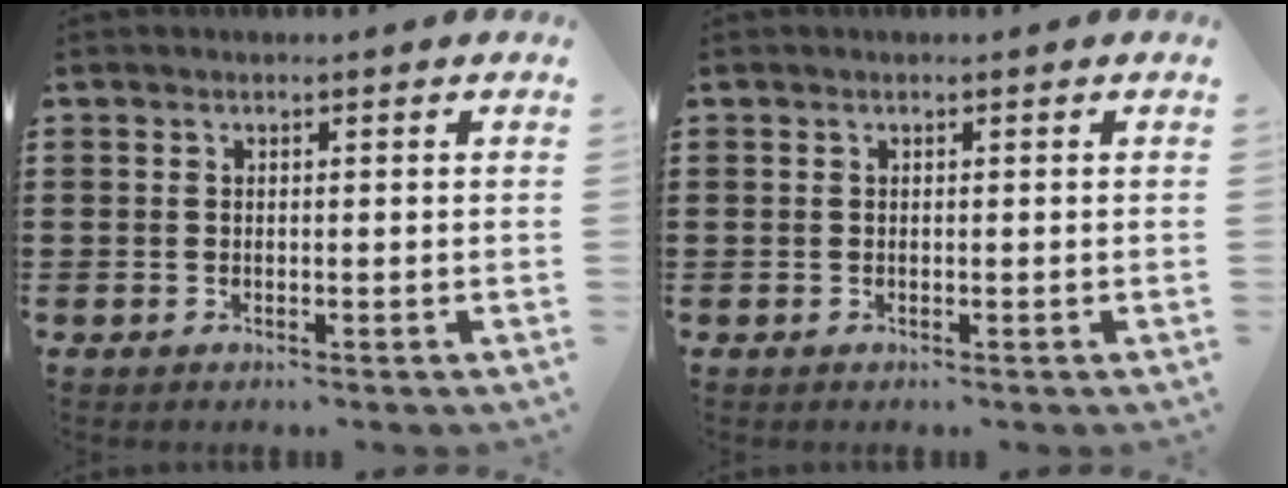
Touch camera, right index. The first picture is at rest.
{"total": 0.0}